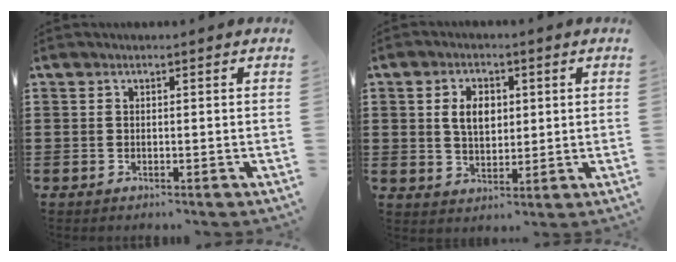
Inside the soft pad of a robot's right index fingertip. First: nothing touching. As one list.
[{"total": 5.0, "force": [0.9, 3.3, 3.7], "torque": [-0.080, 0.008, 0.009]}]